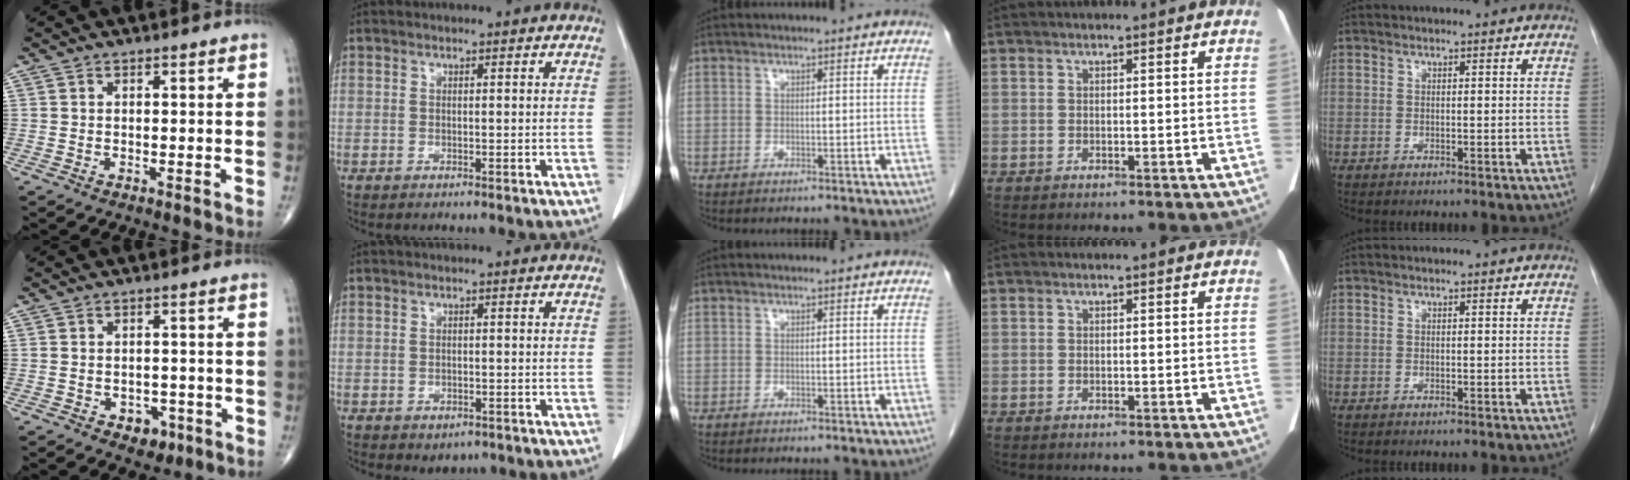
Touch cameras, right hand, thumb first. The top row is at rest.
{"thumb": {"total": 4.4, "force": [-2.1, 3.2, 2.2], "torque": [-0.010, 0.012, -0.022]}, "index": {"total": 1.9, "force": [-1.0, 1.4, 0.9], "torque": [-0.008, 0.002, 0.001]}}